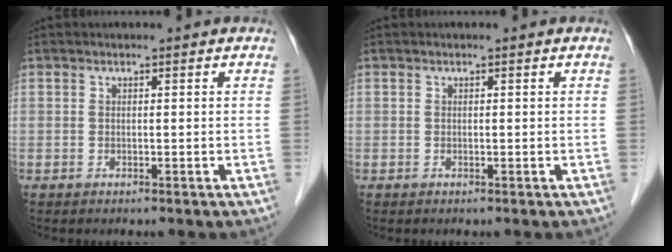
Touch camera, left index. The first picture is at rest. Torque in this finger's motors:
{"motor_torque": [-0.09, -0.01, 0.04, -0.01]}